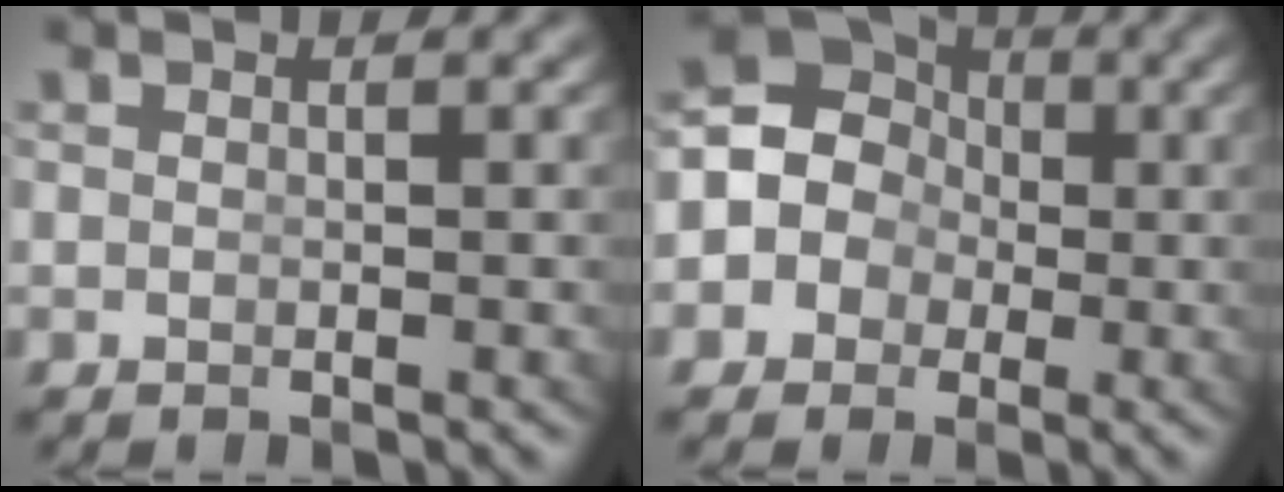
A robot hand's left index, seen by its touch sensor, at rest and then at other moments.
{"total": 10.4, "force": [0.2, 9.5, 4.4], "torque": [-0.105, -0.012, -0.009]}